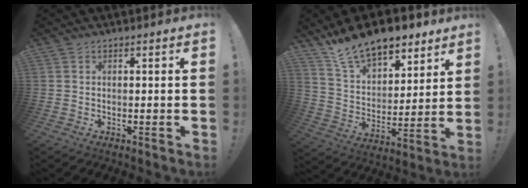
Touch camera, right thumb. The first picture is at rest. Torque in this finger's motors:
{"motor_torque": [1.19, 2.74, 0.30, 0.25, 0.28]}